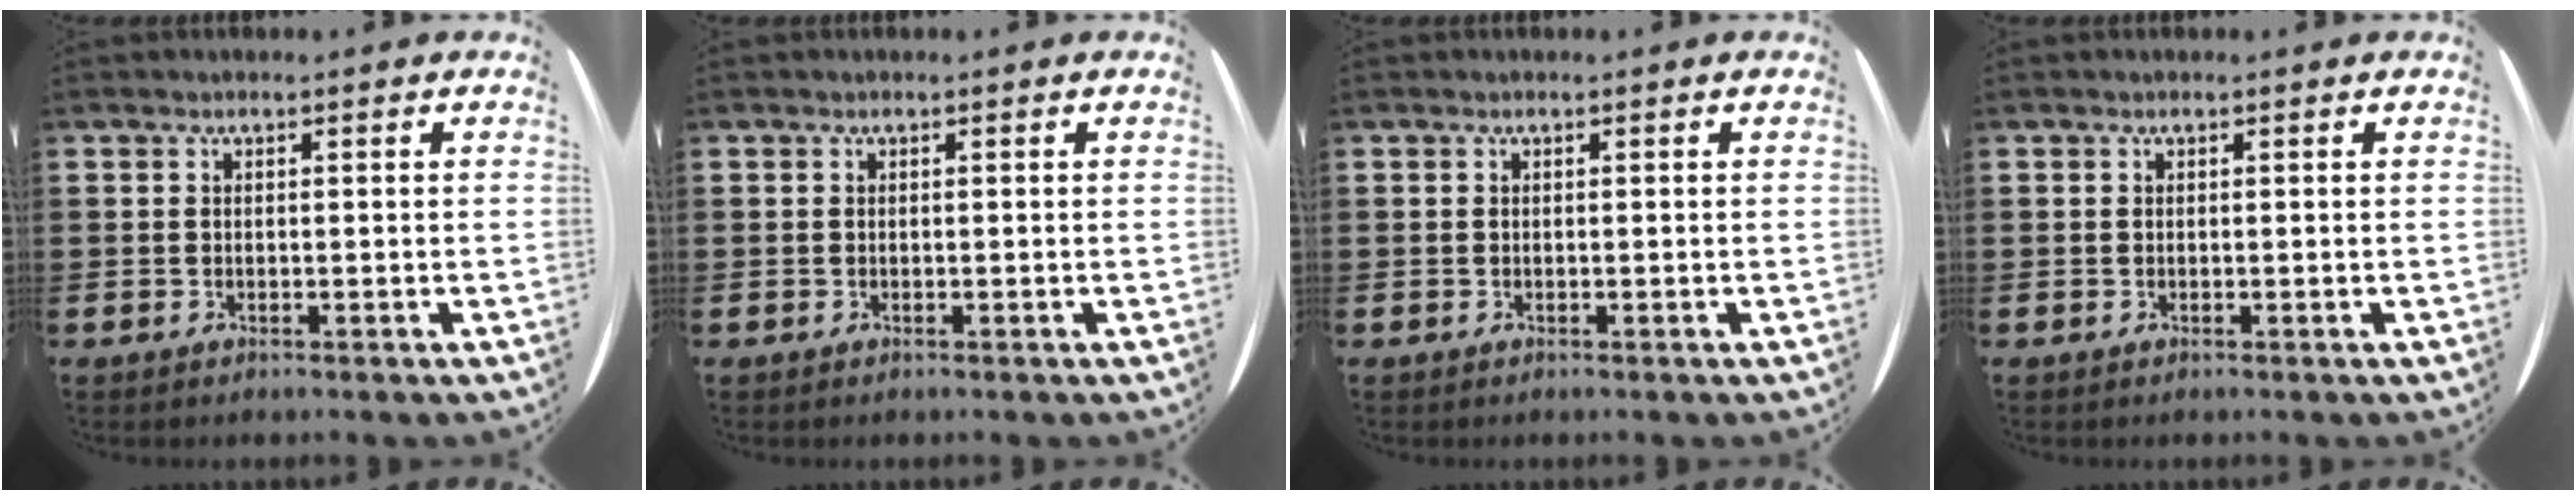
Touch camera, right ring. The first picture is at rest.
{"total": 0.0}
{"total": 0.0}
{"total": 0.0}